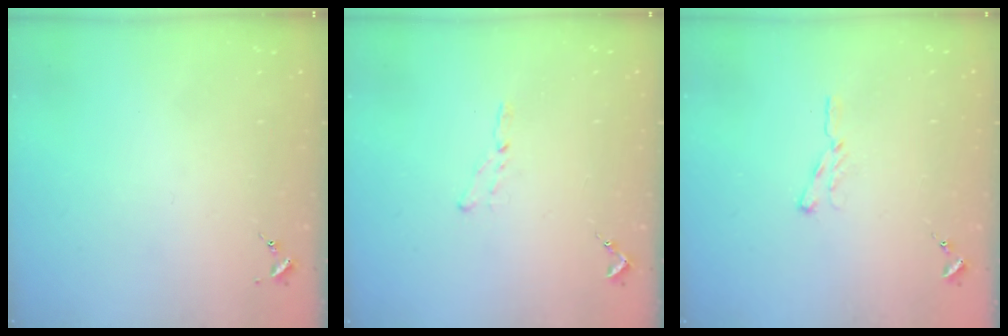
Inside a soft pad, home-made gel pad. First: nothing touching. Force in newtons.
{"total": 3.5, "press": 3.5, "slide": 0.4}
{"total": 4.4, "press": 4.4, "slide": 0.5}